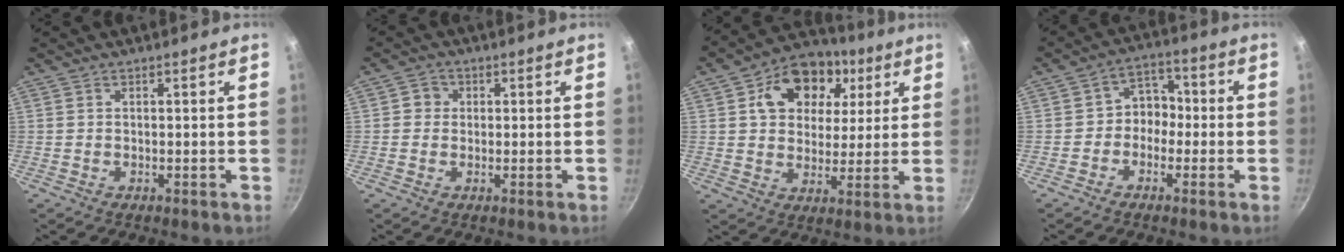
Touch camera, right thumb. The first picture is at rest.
{"total": 2.7, "force": [0.2, 2.6, 0.7], "torque": [0.007, 0.003, -0.004]}
{"total": 16.1, "force": [5.9, 12.1, 8.9], "torque": [-0.122, 0.001, 0.084]}
{"total": 5.9, "force": [-1.2, 4.9, 3.0], "torque": [0.003, 0.028, -0.034]}